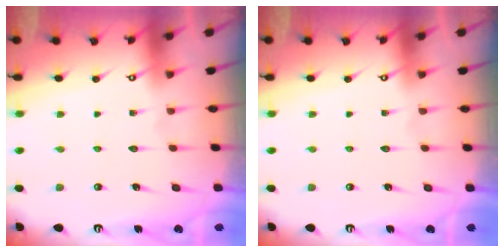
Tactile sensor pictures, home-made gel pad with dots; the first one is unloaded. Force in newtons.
{"total": 0.0}